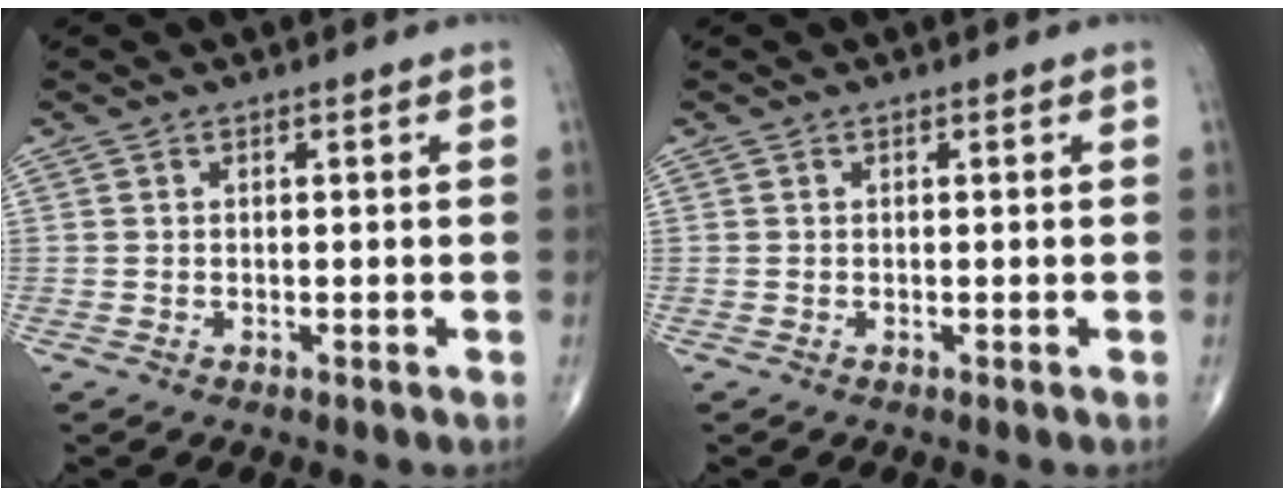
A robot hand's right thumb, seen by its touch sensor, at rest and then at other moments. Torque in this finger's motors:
{"motor_torque": [-0.01, 0.01, 0.02, -0.02, 0.01]}